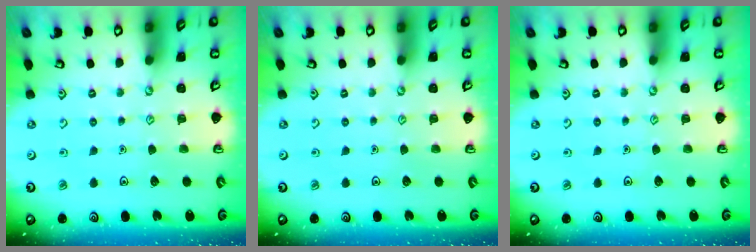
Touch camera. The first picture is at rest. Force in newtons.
{"total": 0.0}
{"total": 0.0}